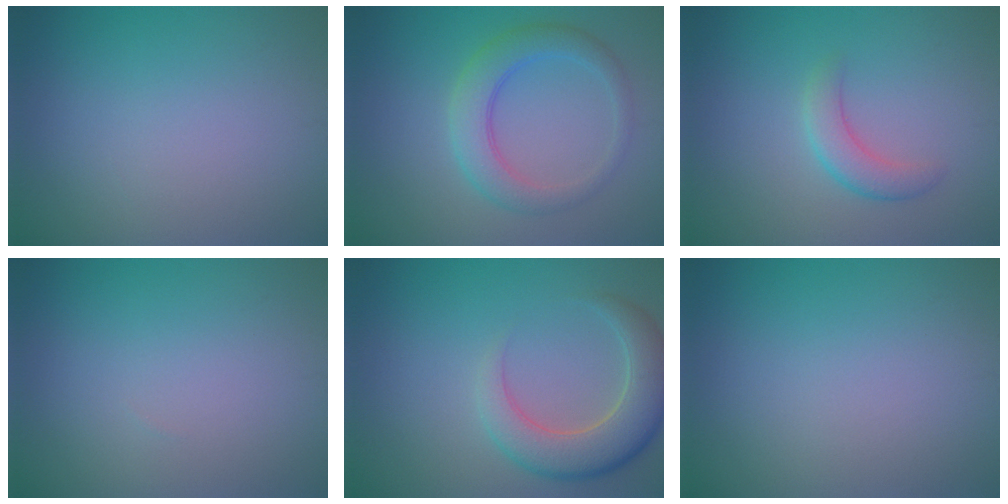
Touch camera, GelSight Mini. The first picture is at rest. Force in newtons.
{"total": 4.1, "press": 4.1, "slide": 0.1}
{"total": 2.6, "press": 2.6, "slide": 0.1}
{"total": 0.0}
{"total": 5.7, "press": 5.7, "slide": 0.6}
{"total": 0.0}